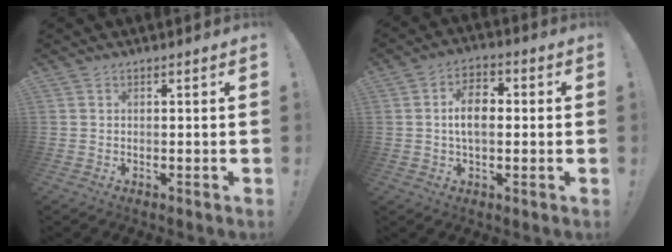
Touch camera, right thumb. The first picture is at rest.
{"total": 8.5, "force": [0.0, 5.0, 6.9], "torque": [-0.110, 0.008, 0.000]}